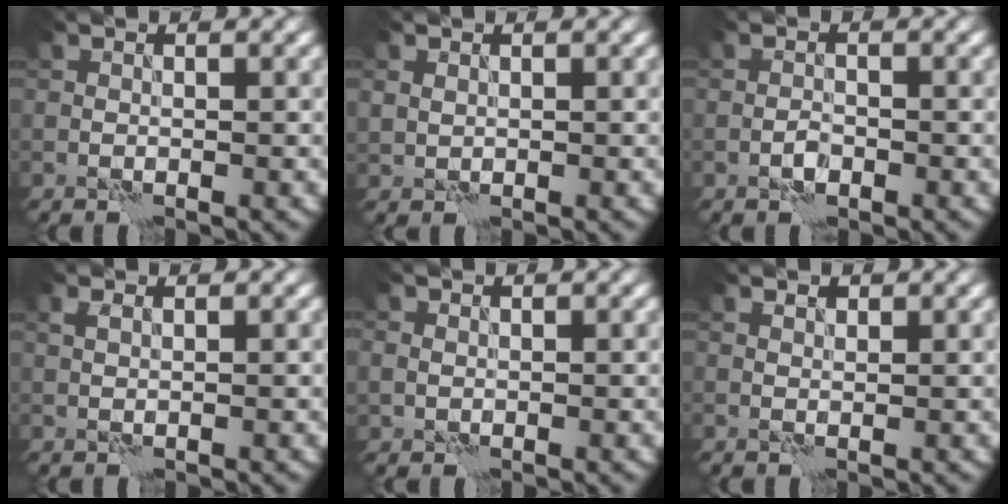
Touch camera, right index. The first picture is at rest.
{"total": 0.9, "force": [0.5, 0.8, 0.3], "torque": [-0.006, 0.001, 0.010]}
{"total": 1.3, "force": [-0.7, 0.7, 0.8], "torque": [-0.015, 0.003, -0.016]}
{"total": 0.8, "force": [0.5, 0.2, 0.6], "torque": [-0.018, 0.002, 0.011]}
{"total": 1.2, "force": [0.2, 1.1, 0.2], "torque": [0.002, -0.002, 0.002]}
{"total": 0.6, "force": [0.5, 0.2, 0.2], "torque": [-0.004, 0.001, 0.009]}